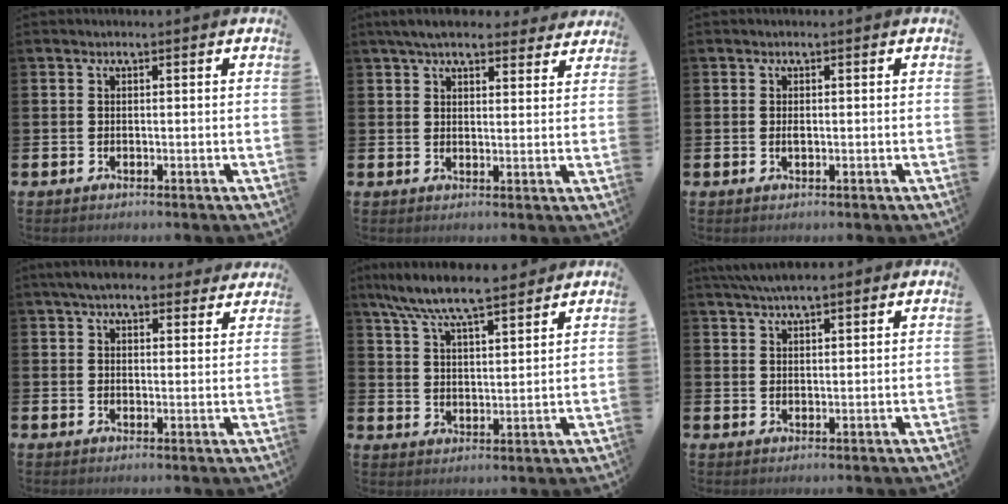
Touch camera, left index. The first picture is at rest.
{"total": 6.0, "force": [5.4, 1.6, 1.9], "torque": [-0.047, -0.017, 0.100]}
{"total": 0.7, "force": [0.1, 0.2, 0.6], "torque": [-0.007, -0.003, 0.000]}
{"total": 5.4, "force": [4.8, 1.6, 1.8], "torque": [-0.033, -0.016, 0.087]}
{"total": 7.7, "force": [7.2, 0.8, 2.6], "torque": [-0.077, -0.037, 0.127]}
{"total": 4.8, "force": [4.3, 0.8, 1.9], "torque": [-0.040, -0.009, 0.078]}